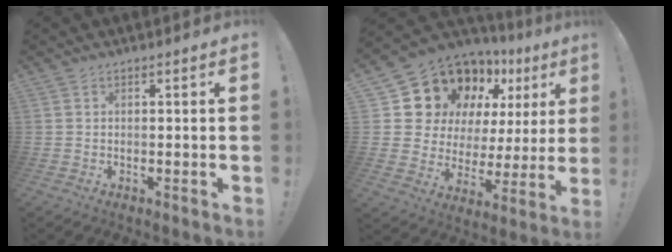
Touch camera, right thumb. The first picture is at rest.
{"total": 16.4, "force": [11.4, 9.6, 6.8], "torque": [-0.108, -0.090, 0.223]}